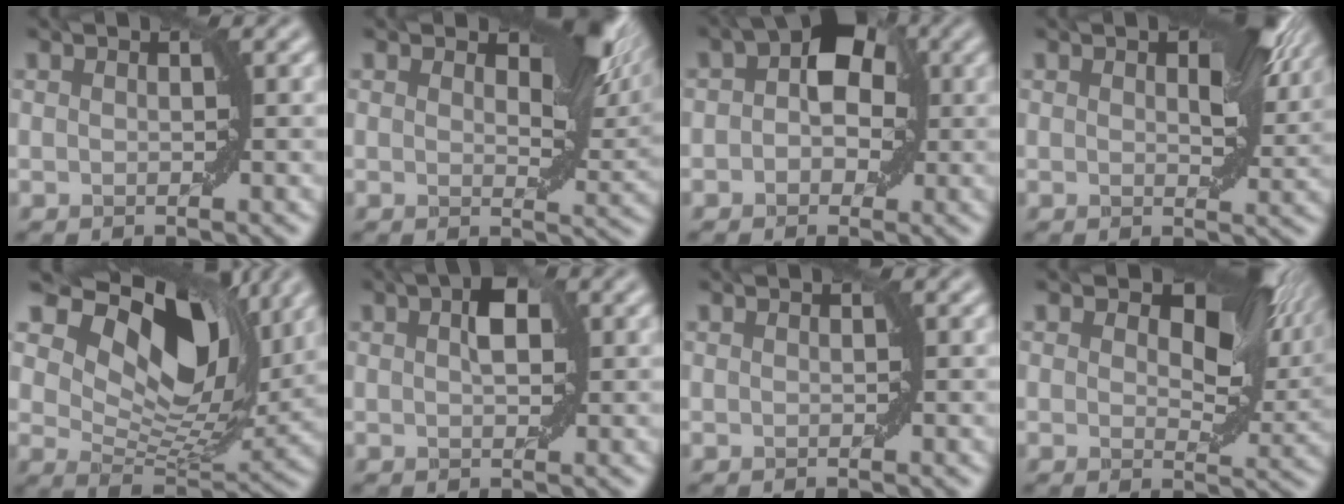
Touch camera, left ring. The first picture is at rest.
{"total": 6.7, "force": [3.0, 3.3, 5.1], "torque": [-0.063, -0.003, 0.042]}
{"total": 5.5, "force": [0.9, 3.8, 3.8], "torque": [-0.037, 0.016, -0.003]}
{"total": 6.0, "force": [2.2, 2.9, 4.7], "torque": [-0.065, 0.002, 0.035]}
{"total": 11.8, "force": [5.9, 6.5, 7.9], "torque": [-0.136, -0.001, 0.106]}
{"total": 2.8, "force": [0.8, 1.4, 2.2], "torque": [-0.035, 0.008, 0.012]}
{"total": 0.0}
{"total": 9.5, "force": [3.9, 5.0, 7.1], "torque": [-0.092, -0.001, 0.053]}